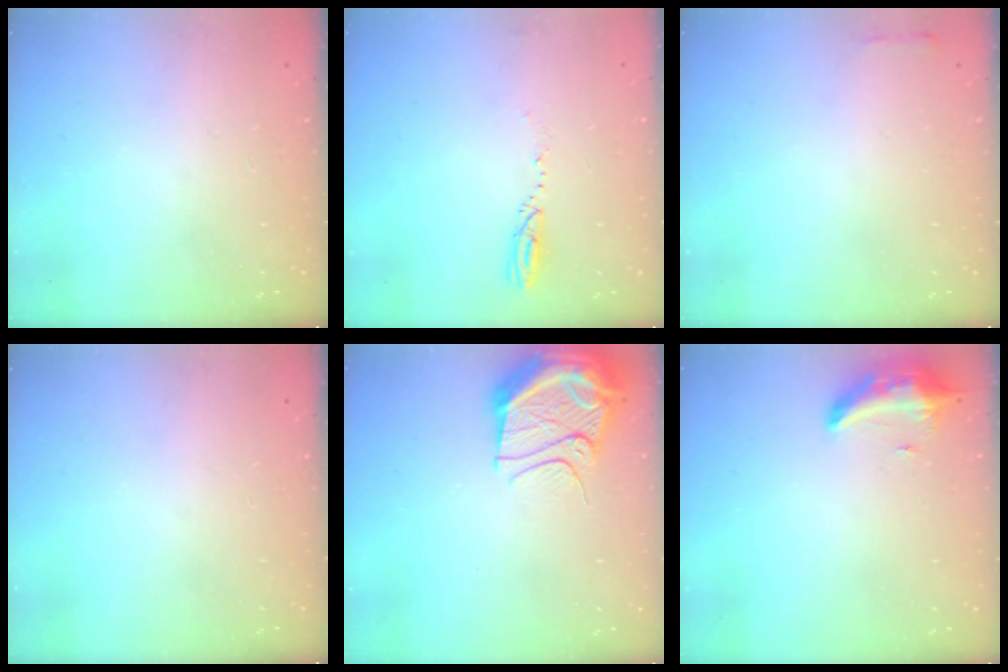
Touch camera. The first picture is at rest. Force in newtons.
{"total": 3.4, "press": 3.2, "slide": 1.2}
{"total": 2.1, "press": 2.0, "slide": 0.5}
{"total": 0.0}
{"total": 14.2, "press": 14.1, "slide": 1.2}
{"total": 9.5, "press": 9.0, "slide": 3.1}